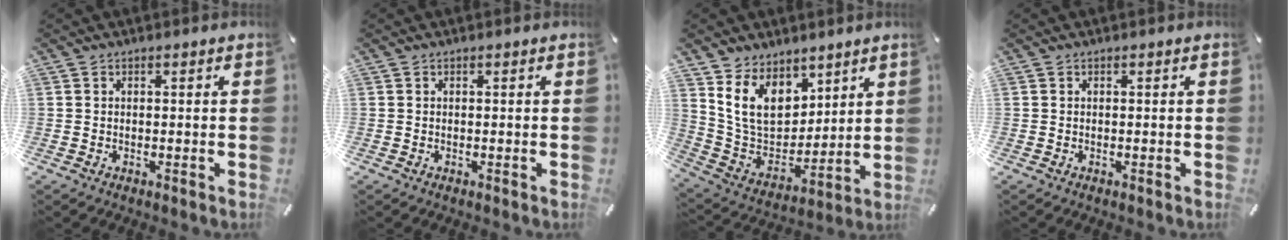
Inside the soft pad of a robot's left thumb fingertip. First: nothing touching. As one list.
[{"total": 0.0}, {"total": 13.4, "force": [7.6, 9.6, 5.6], "torque": [-0.117, -0.048, 0.153]}, {"total": 0.0}]